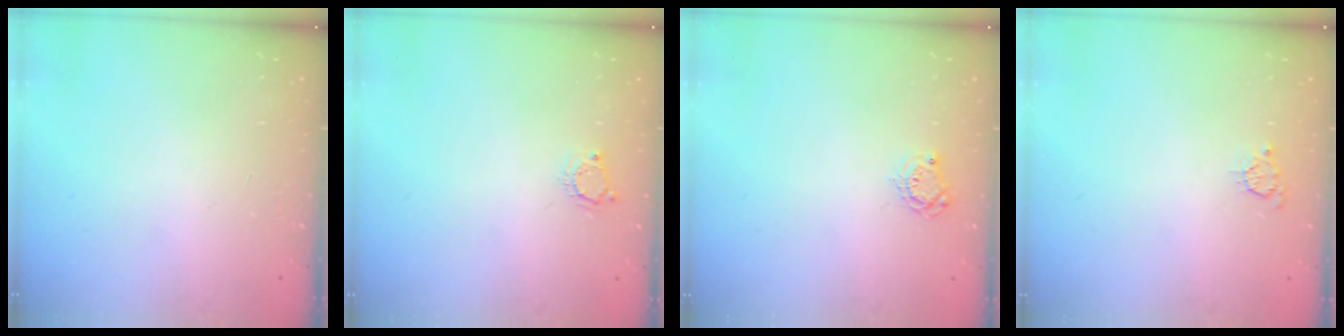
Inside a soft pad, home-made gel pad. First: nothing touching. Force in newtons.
{"total": 4.1, "press": 4.0, "slide": 0.5}
{"total": 5.0, "press": 4.9, "slide": 0.5}
{"total": 3.7, "press": 3.7, "slide": 0.5}